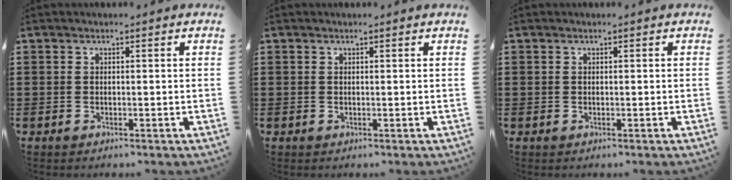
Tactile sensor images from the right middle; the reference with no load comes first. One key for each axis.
{"total": 0.0}
{"total": 0.0}